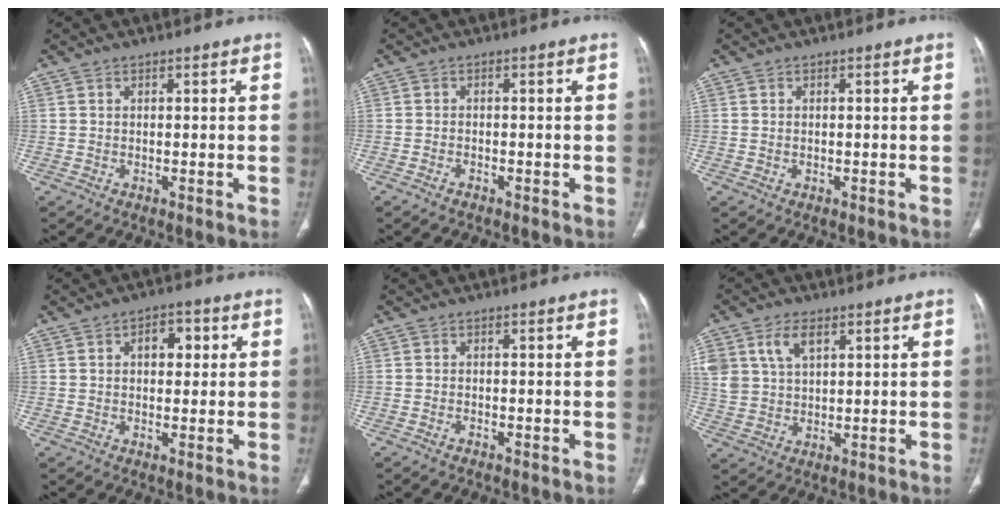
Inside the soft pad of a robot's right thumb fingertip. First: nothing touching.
{"total": 1.0, "force": [-0.8, 0.4, 0.3], "torque": [-0.009, 0.007, -0.013]}
{"total": 0.0}
{"total": 5.1, "force": [1.3, 3.3, 3.8], "torque": [-0.032, 0.006, 0.015]}
{"total": 0.6, "force": [-0.5, 0.3, 0.2], "torque": [-0.005, 0.005, -0.009]}
{"total": 8.7, "force": [4.0, 5.3, 5.6], "torque": [-0.110, -0.005, 0.085]}